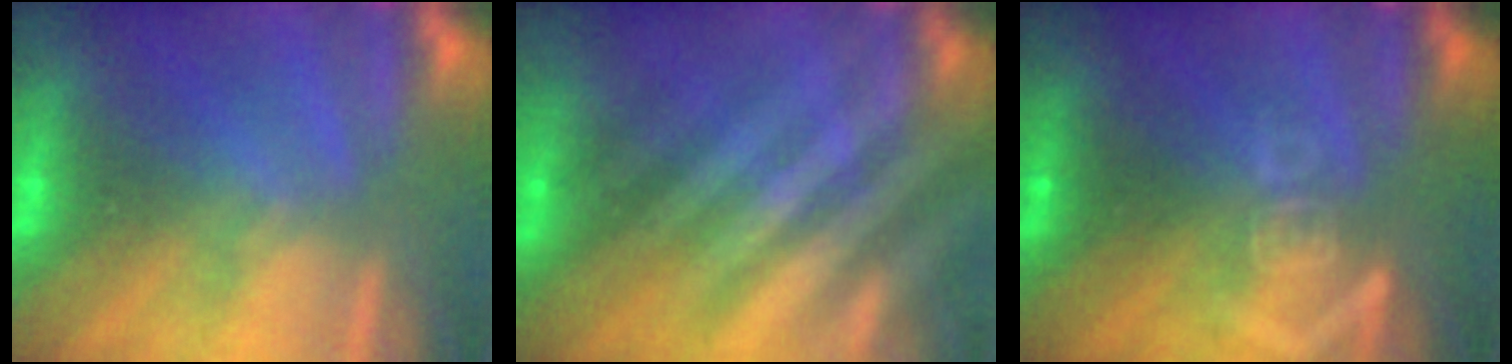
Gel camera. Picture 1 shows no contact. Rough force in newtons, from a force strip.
{"total": 2.4}
{"total": 2.9}